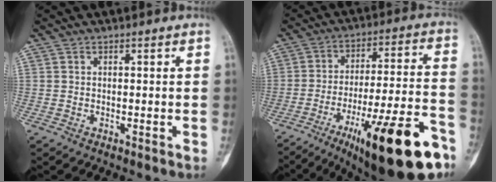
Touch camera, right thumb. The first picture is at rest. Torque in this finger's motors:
{"motor_torque": [0.58, 0.57, 1.76, -1.01, 0.17]}